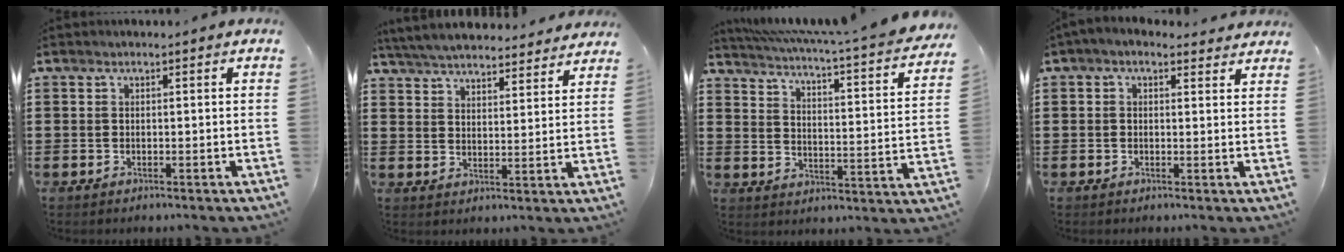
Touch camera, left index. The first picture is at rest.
{"total": 5.3, "force": [5.2, 0.1, 0.9], "torque": [-0.041, -0.031, 0.091]}
{"total": 3.5, "force": [2.9, -0.3, 2.0], "torque": [-0.056, -0.035, 0.039]}
{"total": 1.8, "force": [1.3, 0.8, 0.9], "torque": [-0.023, 0.003, 0.024]}